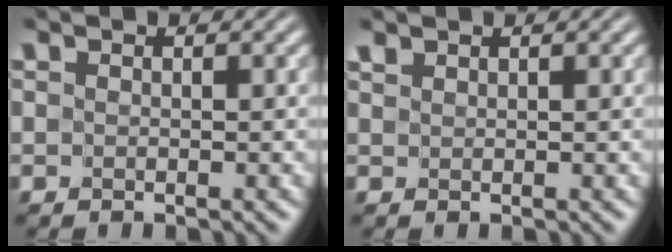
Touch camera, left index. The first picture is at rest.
{"total": 0.9, "force": [0.8, 0.2, -0.1], "torque": [0.001, 0.004, 0.019]}